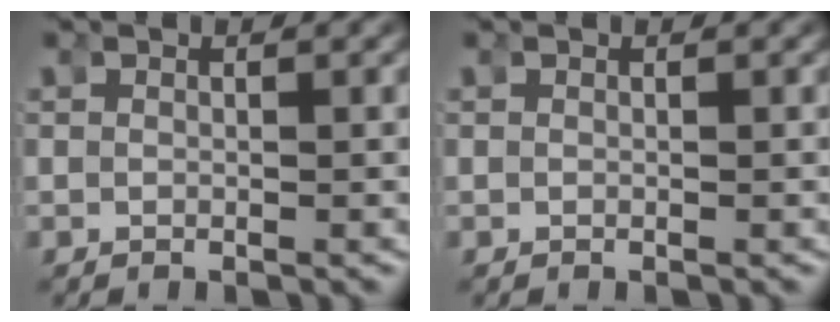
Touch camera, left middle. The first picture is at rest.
{"total": 0.0}